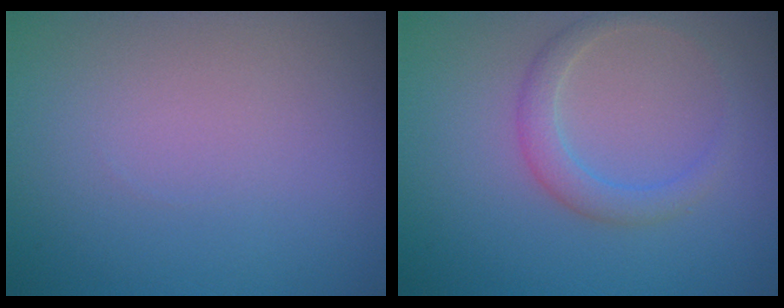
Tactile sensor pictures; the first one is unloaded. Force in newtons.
{"total": 2.1, "press": 2.1, "slide": 0.1}